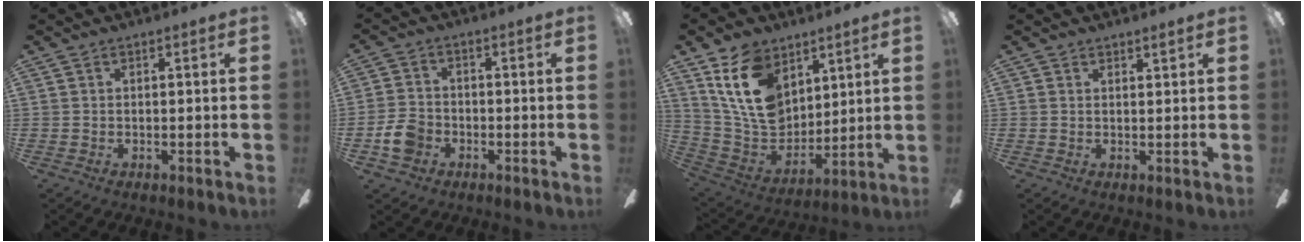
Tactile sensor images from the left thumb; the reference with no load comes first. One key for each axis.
{"total": 6.3, "fx": -2.6, "fy": 5.0, "fz": 3.0, "tx": -0.073, "ty": 0.014, "tz": -0.049}
{"total": 18.4, "fx": 9.1, "fy": 12.6, "fz": 10.0, "tx": -0.215, "ty": -0.035, "tz": 0.173}
{"total": 1.3, "fx": 1.3, "fy": 0.3, "fz": 0.1, "tx": 0.004, "ty": -0.005, "tz": 0.023}